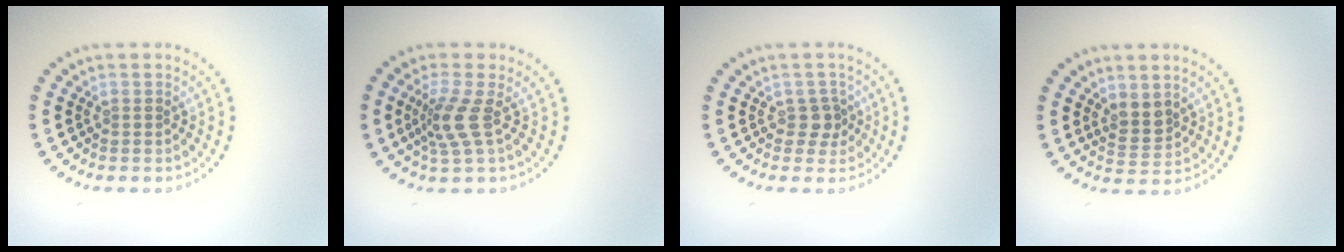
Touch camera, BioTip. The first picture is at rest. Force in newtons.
{"total": 2.8, "press": 2.0, "slide": 1.9}
{"total": 1.7, "press": 1.4, "slide": 1.0}
{"total": 2.0, "press": 1.7, "slide": 1.1}